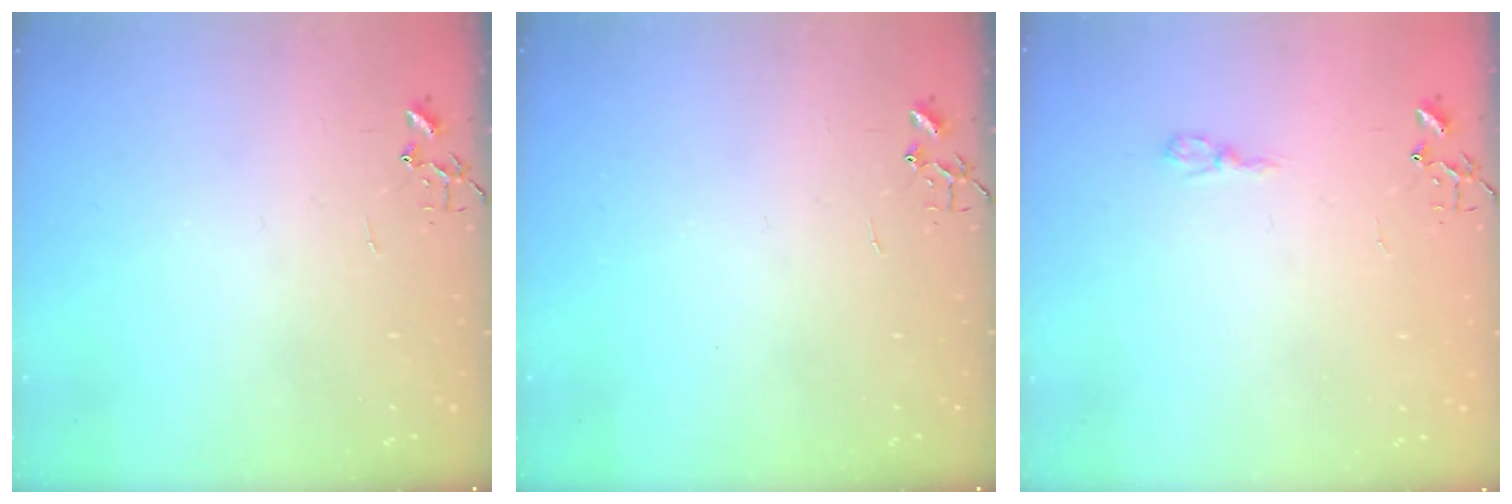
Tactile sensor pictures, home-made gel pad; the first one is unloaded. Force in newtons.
{"total": 0.0}
{"total": 4.4, "press": 4.4, "slide": 0.7}